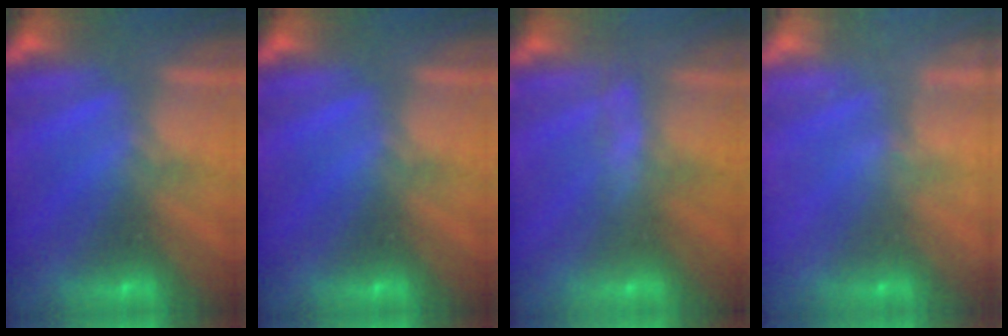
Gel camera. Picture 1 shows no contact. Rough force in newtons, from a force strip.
{"total": 0.0}
{"total": 2.7}
{"total": 2.4}